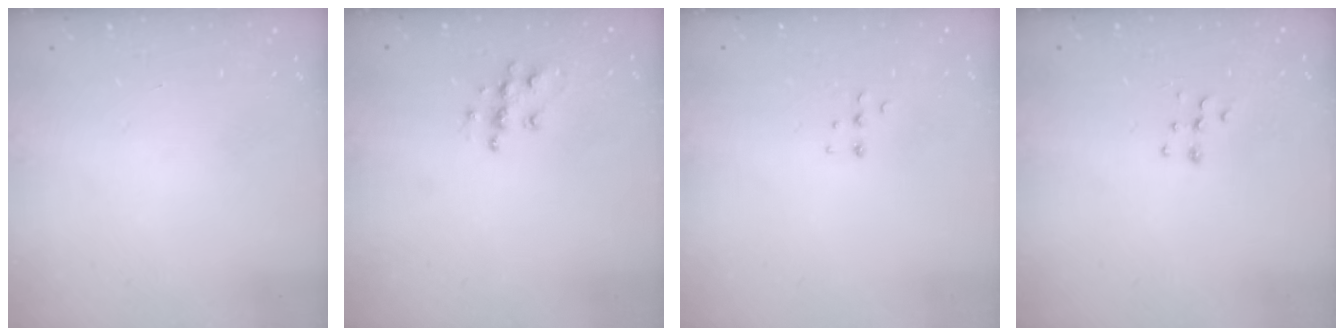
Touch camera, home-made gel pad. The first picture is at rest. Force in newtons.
{"total": 7.7, "press": 7.7, "slide": 0.3}
{"total": 3.6, "press": 3.5, "slide": 0.9}
{"total": 6.2, "press": 6.1, "slide": 0.7}